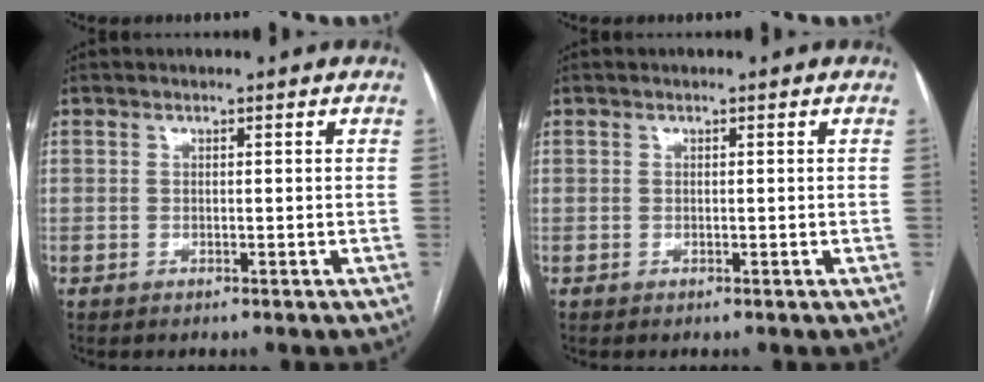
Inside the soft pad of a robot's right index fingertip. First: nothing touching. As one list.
[{"total": 0.0}]